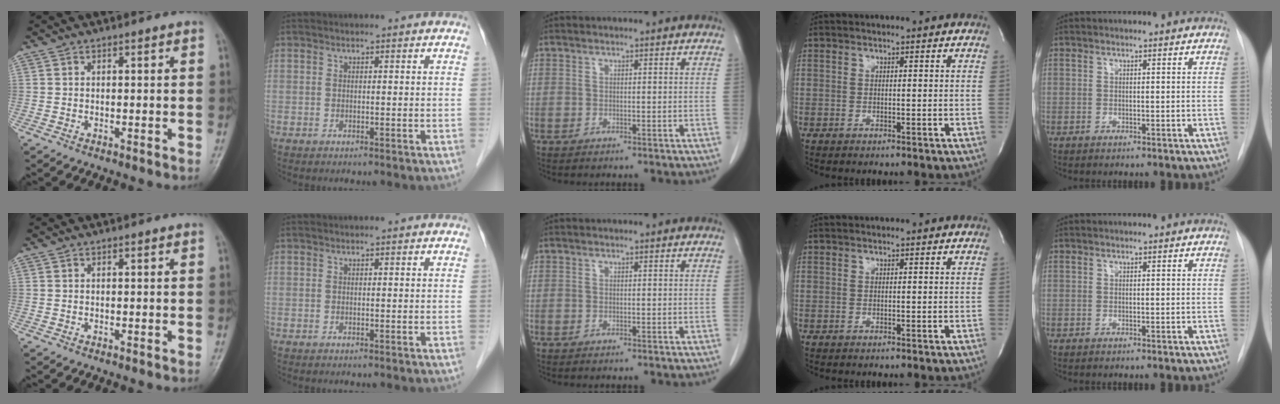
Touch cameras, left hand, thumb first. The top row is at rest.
{}